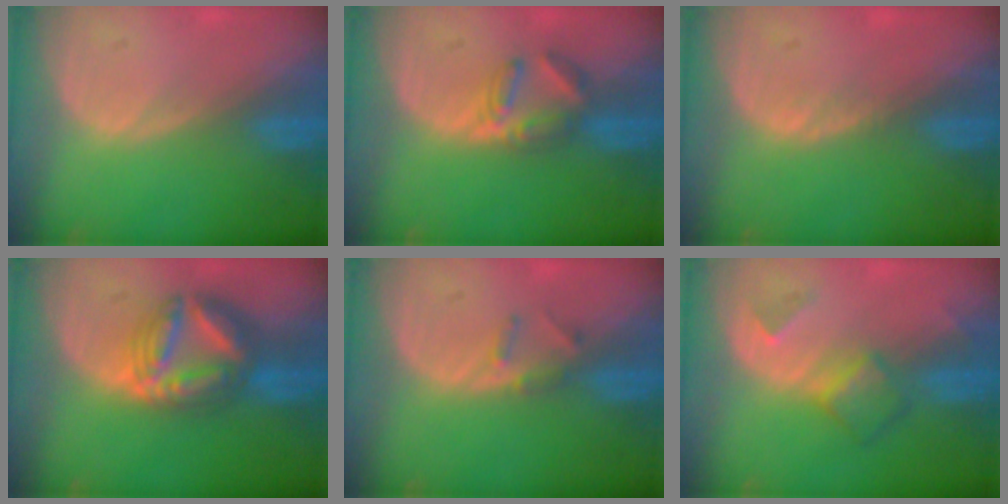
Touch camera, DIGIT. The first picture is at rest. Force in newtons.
{"total": 4.4, "press": 4.3, "slide": 1.1}
{"total": 0.7, "press": 0.6, "slide": 0.3}
{"total": 8.1, "press": 8.1, "slide": 0.8}
{"total": 1.9, "press": 1.7, "slide": 0.9}
{"total": 5.1, "press": 4.5, "slide": 2.4}